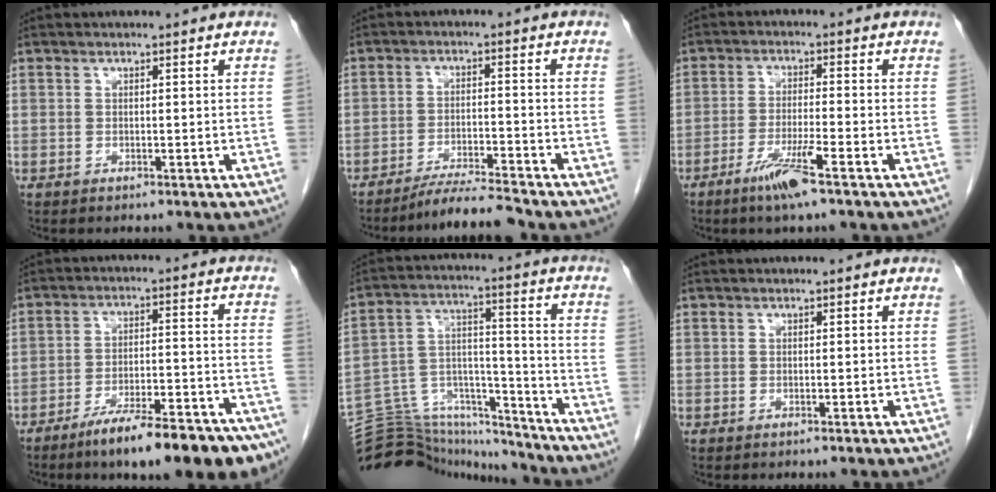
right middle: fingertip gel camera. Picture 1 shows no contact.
{"total": 5.9, "force": [-5.4, -0.7, 2.0], "torque": [-0.028, -0.015, -0.098]}
{"total": 6.1, "force": [-3.9, -0.2, 4.7], "torque": [-0.091, -0.011, -0.075]}
{"total": 17.9, "force": [-13.6, 3.2, 11.1], "torque": [-0.108, 0.024, -0.205]}
{"total": 20.5, "force": [-19.8, 4.5, 3.4], "torque": [-0.090, 0.045, -0.306]}
{"total": 0.0}